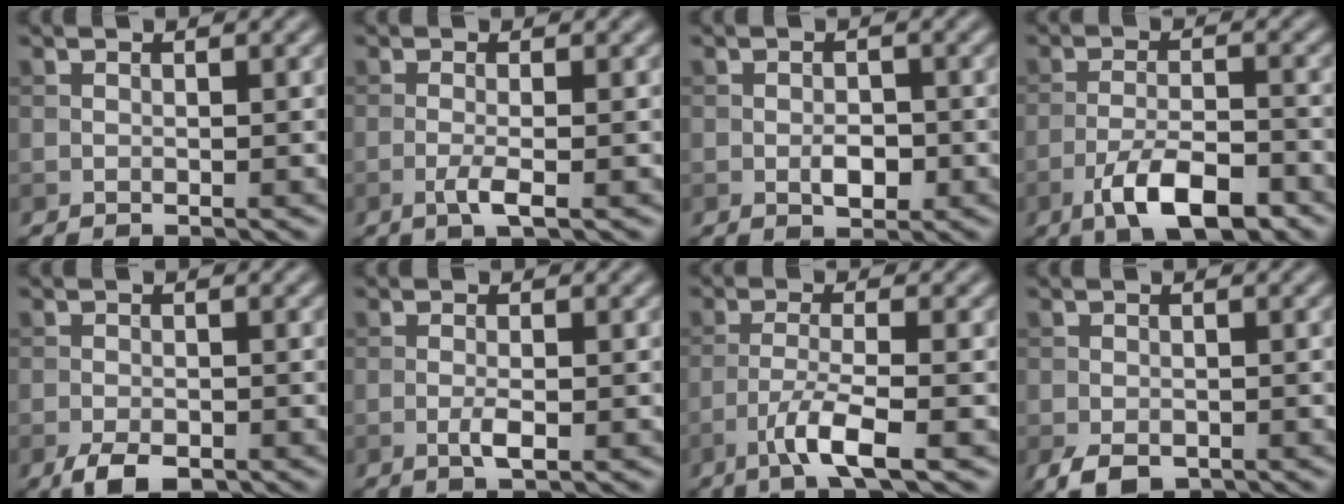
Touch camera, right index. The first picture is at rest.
{"total": 2.2, "force": [-0.8, 0.4, 2.0], "torque": [-0.037, 0.001, -0.021]}
{"total": 2.3, "force": [-0.7, 1.3, 1.8], "torque": [-0.028, 0.000, -0.011]}
{"total": 6.5, "force": [-3.9, 2.2, 4.8], "torque": [-0.085, 0.002, -0.071]}
{"total": 3.3, "force": [-2.0, 1.4, 2.1], "torque": [-0.037, -0.006, -0.037]}
{"total": 1.8, "force": [-0.6, 0.4, 1.6], "torque": [-0.034, -0.003, -0.014]}
{"total": 4.5, "force": [-2.4, 0.6, 3.8], "torque": [-0.072, 0.003, -0.052]}
{"total": 2.9, "force": [-1.6, 1.7, 1.8], "torque": [-0.032, -0.008, -0.027]}